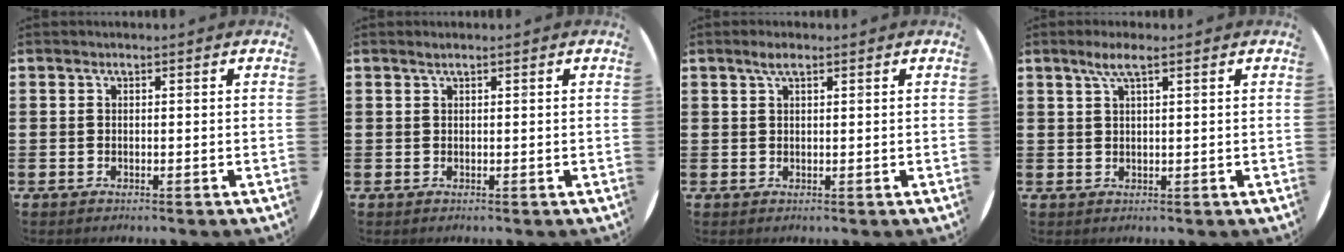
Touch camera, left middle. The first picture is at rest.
{"total": 0.5, "force": [0.4, 0.0, 0.4], "torque": [-0.006, 0.000, 0.008]}
{"total": 1.8, "force": [1.1, 0.5, 1.3], "torque": [-0.027, 0.005, 0.018]}
{"total": 3.0, "force": [1.8, 0.4, 2.4], "torque": [-0.050, 0.006, 0.029]}